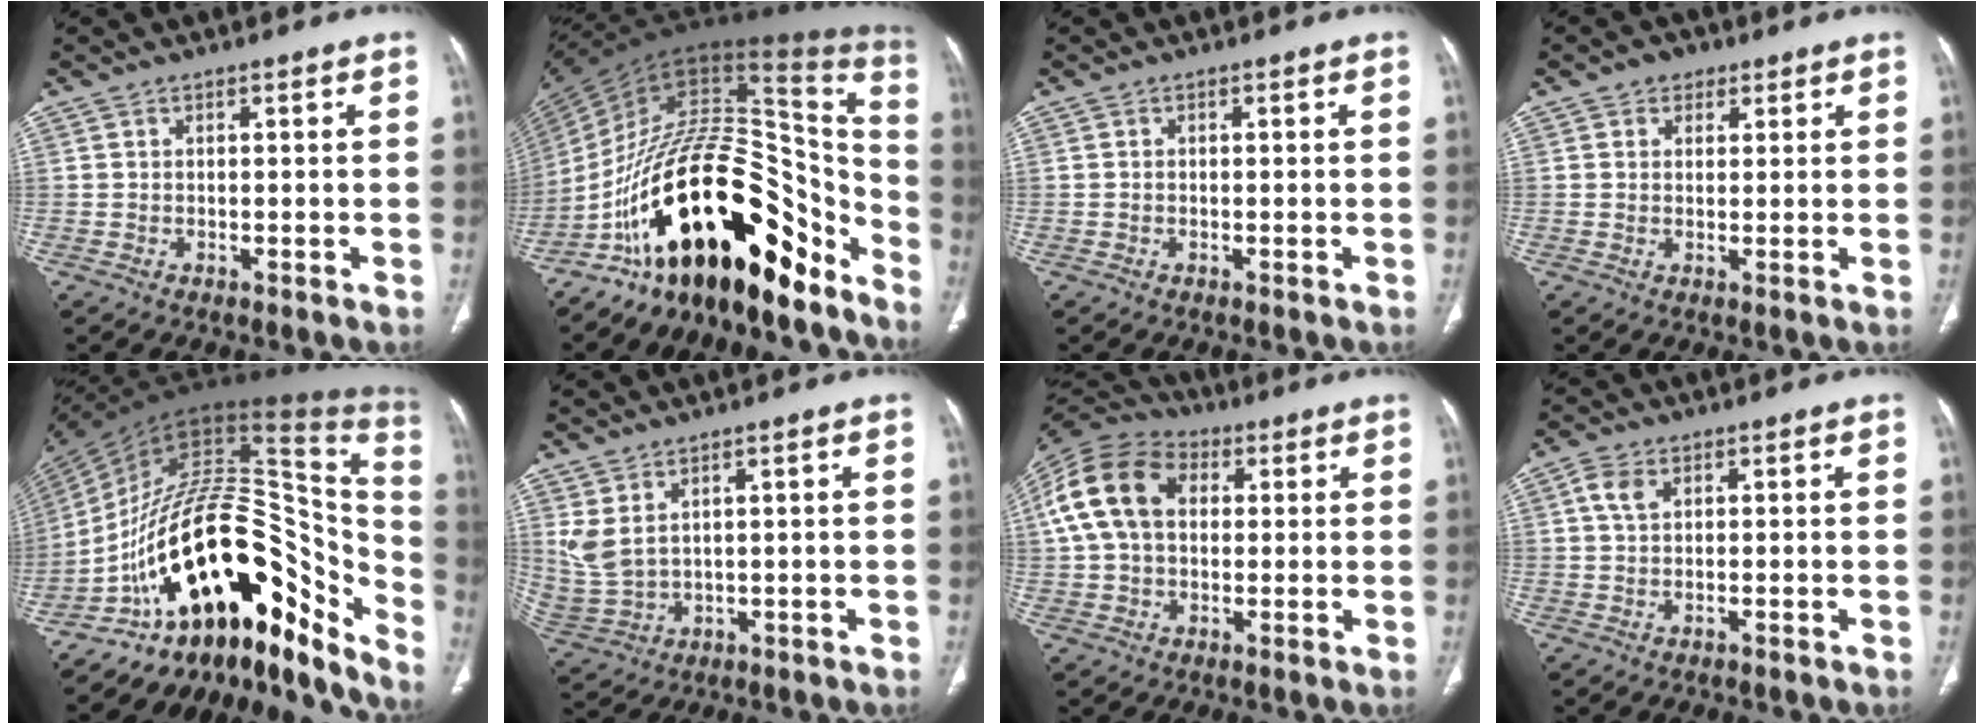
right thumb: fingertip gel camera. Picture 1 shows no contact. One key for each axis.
{"total": 32.8, "fx": -18.9, "fy": 14.3, "fz": 22.8, "tx": -0.297, "ty": 0.107, "tz": -0.298}
{"total": 0.0}
{"total": 3.6, "fx": 1.8, "fy": 2.8, "fz": 1.2, "tx": 0.004, "ty": -0.005, "tz": 0.025}
{"total": 34.3, "fx": -17.3, "fy": 15.8, "fz": 25.0, "tx": -0.297, "ty": 0.112, "tz": -0.260}
{"total": 6.4, "fx": 2.5, "fy": 3.7, "fz": 4.6, "tx": -0.105, "ty": -0.010, "tz": 0.071}
{"total": 15.6, "fx": 2.9, "fy": 11.2, "fz": 10.6, "tx": -0.201, "ty": 0.032, "tz": 0.046}
{"total": 3.0, "fx": 0.8, "fy": 1.9, "fz": 2.2, "tx": -0.054, "ty": 0.003, "tz": 0.013}